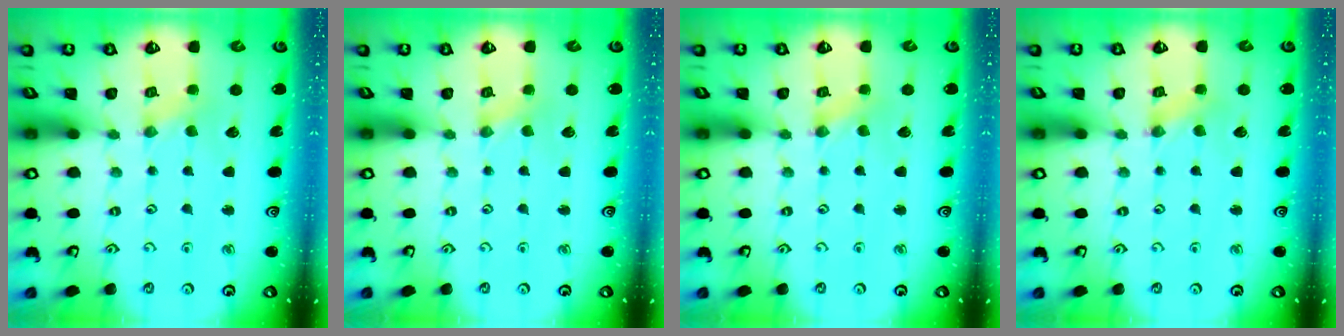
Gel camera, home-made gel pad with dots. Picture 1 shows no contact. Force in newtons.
{"total": 0.0}
{"total": 0.0}
{"total": 1.3, "press": 1.3, "slide": 0.2}